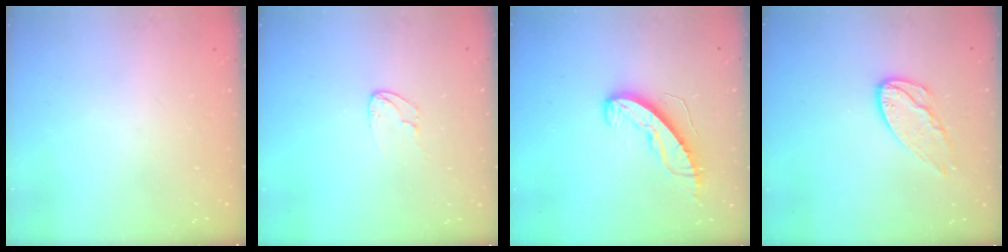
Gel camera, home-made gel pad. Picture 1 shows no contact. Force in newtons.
{"total": 4.4, "press": 4.4, "slide": 0.3}
{"total": 9.0, "press": 9.0, "slide": 0.4}
{"total": 9.5, "press": 9.5, "slide": 0.4}